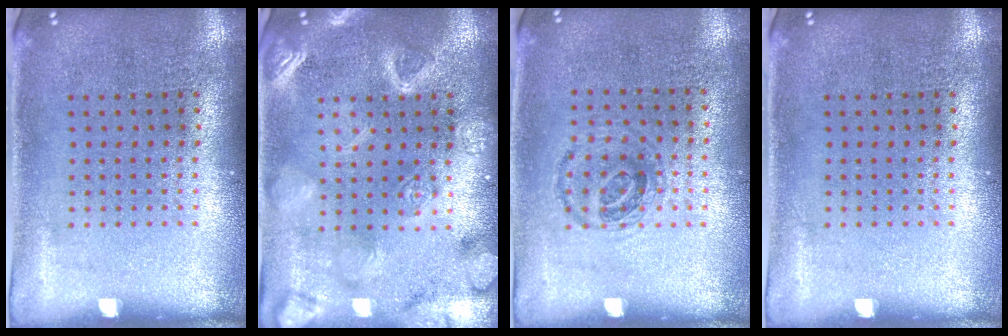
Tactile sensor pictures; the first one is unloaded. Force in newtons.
{"total": 3.0, "press": 3.0, "slide": 0.2}
{"total": 1.0, "press": 0.8, "slide": 0.5}
{"total": 0.0}